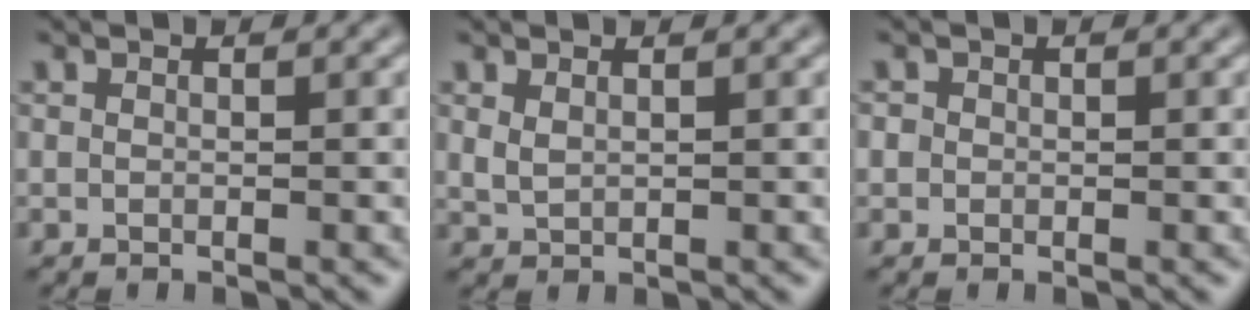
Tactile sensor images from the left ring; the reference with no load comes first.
{"total": 1.0, "force": [0.7, 0.5, 0.7], "torque": [-0.021, -0.002, 0.019]}
{"total": 0.8, "force": [0.0, 0.8, 0.1], "torque": [0.004, -0.004, -0.003]}